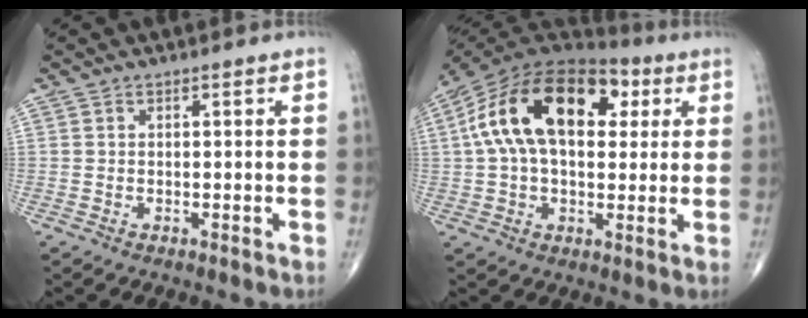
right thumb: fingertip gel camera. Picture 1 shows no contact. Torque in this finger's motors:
{"motor_torque": [2.18, 2.25, 2.07, 0.70, 0.63]}